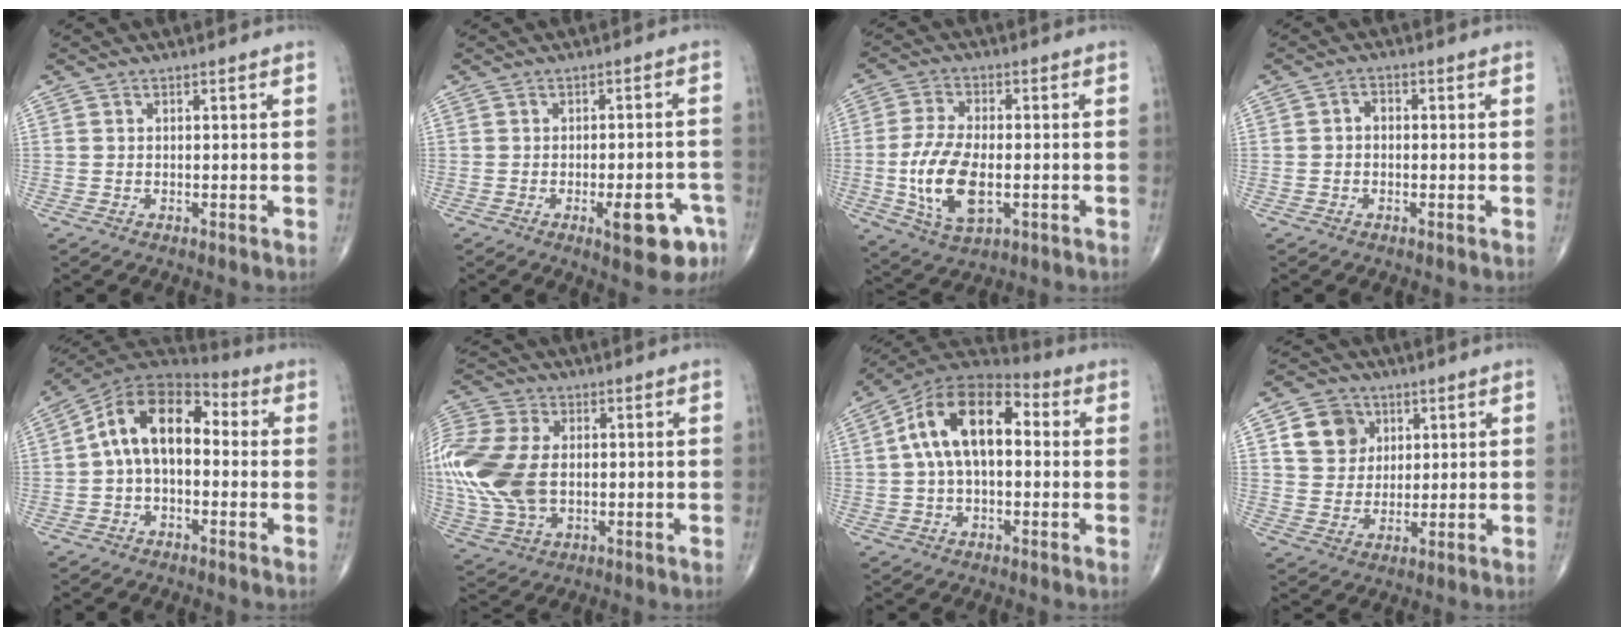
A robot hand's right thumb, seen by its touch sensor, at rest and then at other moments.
{"total": 9.0, "force": [-4.3, 3.1, 7.3], "torque": [-0.076, 0.017, -0.048]}
{"total": 12.4, "force": [-2.2, 6.2, 10.6], "torque": [-0.213, -0.002, -0.036]}
{"total": 2.0, "force": [-0.2, 1.4, 1.4], "torque": [-0.013, 0.010, -0.010]}
{"total": 13.4, "force": [0.5, 8.2, 10.7], "torque": [-0.155, 0.045, -0.007]}
{"total": 19.1, "force": [0.2, 12.6, 14.4], "torque": [-0.357, 0.000, 0.010]}
{"total": 15.8, "force": [2.0, 8.8, 13.0], "torque": [-0.219, 0.042, 0.022]}
{"total": 8.5, "force": [3.3, 7.2, 3.1], "torque": [-0.021, -0.009, 0.059]}